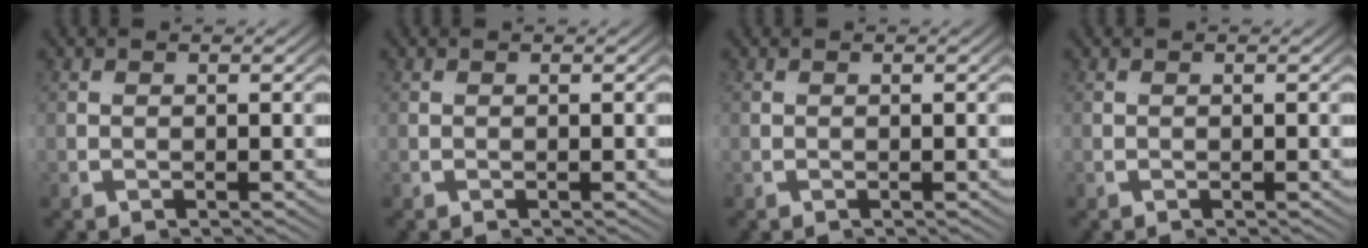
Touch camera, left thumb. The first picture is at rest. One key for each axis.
{"total": 0.0}
{"total": 0.0}
{"total": 0.0}